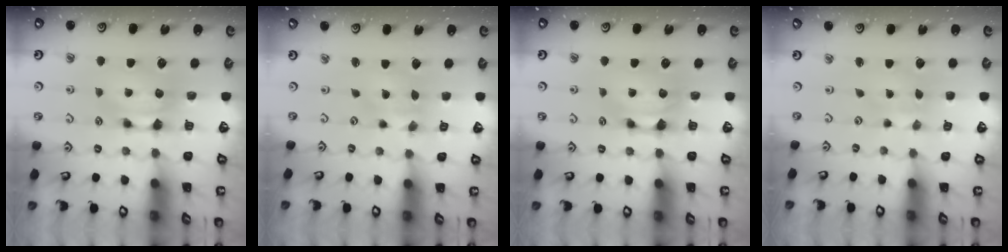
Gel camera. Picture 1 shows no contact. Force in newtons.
{"total": 1.9, "press": 1.5, "slide": 1.2}
{"total": 0.6, "press": 0.4, "slide": 0.5}
{"total": 3.7, "press": 3.7, "slide": 0.7}